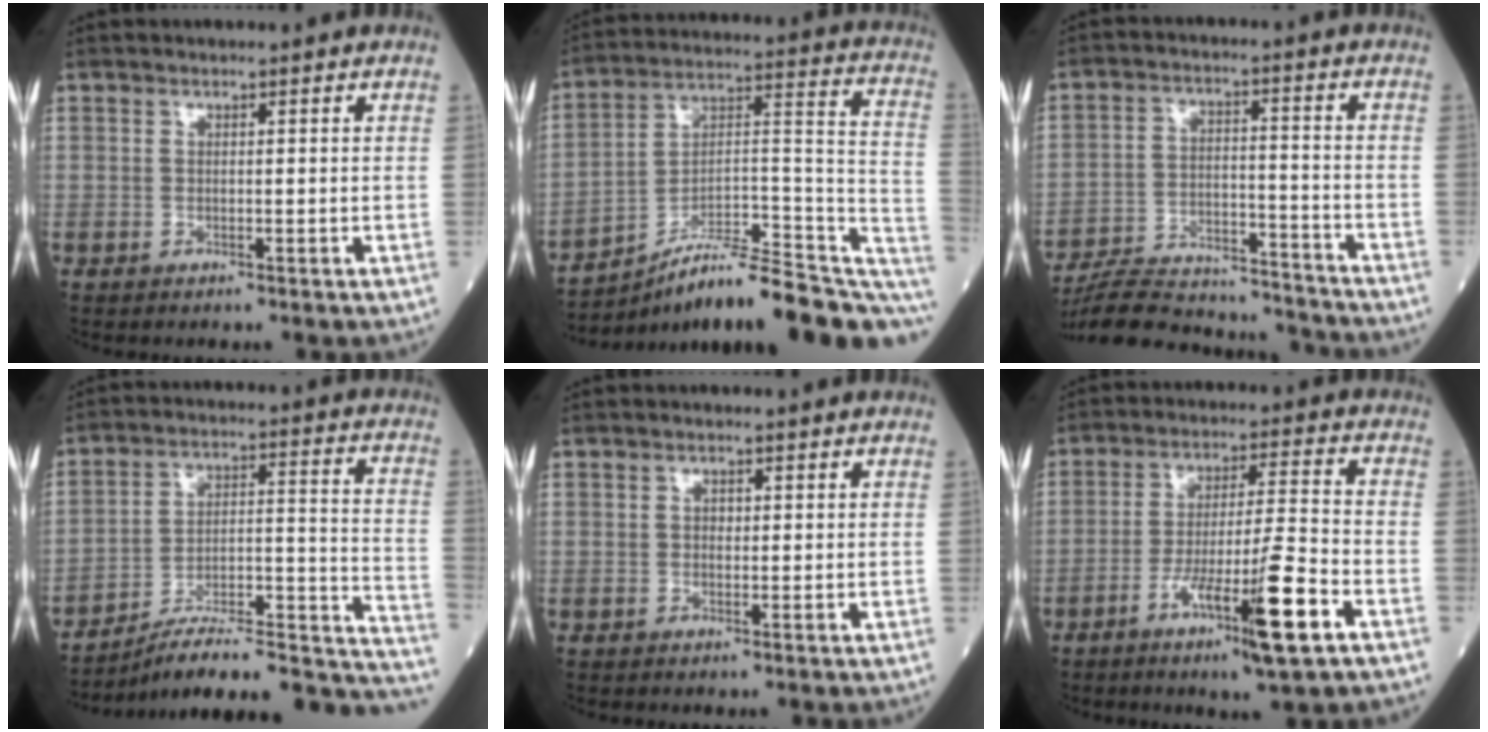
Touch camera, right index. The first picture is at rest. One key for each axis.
{"total": 21.4, "fx": -15.7, "fy": 4.3, "fz": 14.0, "tx": -0.141, "ty": 0.055, "tz": -0.234}
{"total": 19.2, "fx": -18.4, "fy": 2.9, "fz": 4.9, "tx": -0.113, "ty": 0.006, "tz": -0.279}
{"total": 21.2, "fx": -18.4, "fy": 3.3, "fz": 9.8, "tx": -0.071, "ty": 0.049, "tz": -0.270}
{"total": 1.2, "fx": 0.2, "fy": 0.9, "fz": 0.9, "tx": -0.014, "ty": 0.002, "tz": 0.002}
{"total": 12.5, "fx": -5.9, "fy": 0.0, "fz": 11.0, "tx": -0.189, "ty": -0.013, "tz": -0.098}